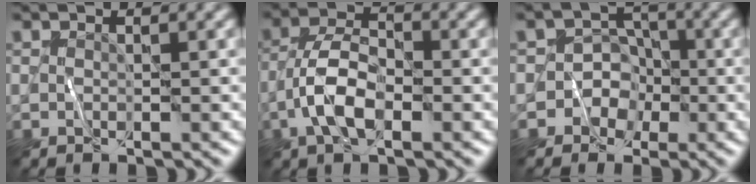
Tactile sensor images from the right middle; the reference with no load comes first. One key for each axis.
{"total": 4.5, "fx": -1.7, "fy": 1.9, "fz": 3.7, "tx": -0.070, "ty": 0.010, "tz": -0.041}
{"total": 4.6, "fx": -1.7, "fy": 4.2, "fz": 0.5, "tx": 0.036, "ty": 0.014, "tz": -0.049}